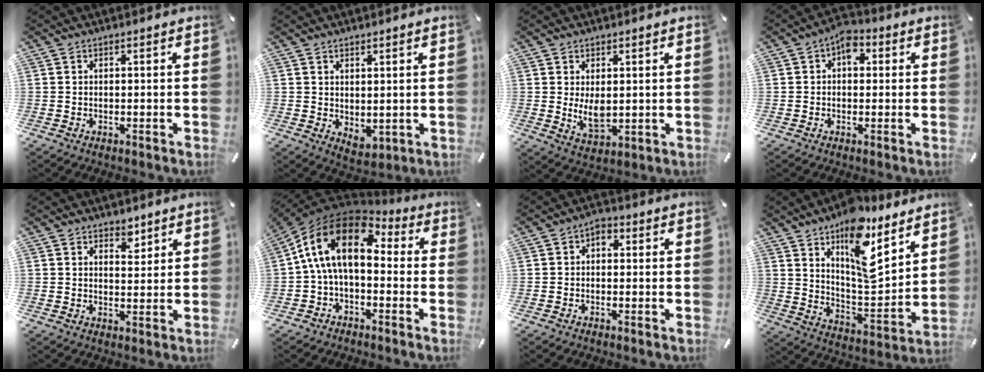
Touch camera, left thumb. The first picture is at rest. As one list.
[{"total": 2.7, "force": [2.0, 1.8, 0.6], "torque": [-0.007, -0.008, 0.037]}, {"total": 6.2, "force": [0.7, 3.9, 4.8], "torque": [-0.094, -0.008, 0.011]}, {"total": 4.8, "force": [0.6, 3.4, 3.3], "torque": [-0.042, 0.005, 0.005]}, {"total": 3.4, "force": [2.5, 2.1, 1.0], "torque": [0.009, -0.017, 0.040]}, {"total": 14.9, "force": [2.2, 9.1, 11.5], "torque": [-0.238, 0.007, 0.030]}, {"total": 2.5, "force": [-0.4, 1.8, 1.6], "torque": [-0.032, 0.012, -0.010]}, {"total": 16.7, "force": [11.2, 7.0, 10.1], "torque": [-0.148, -0.076, 0.189]}]